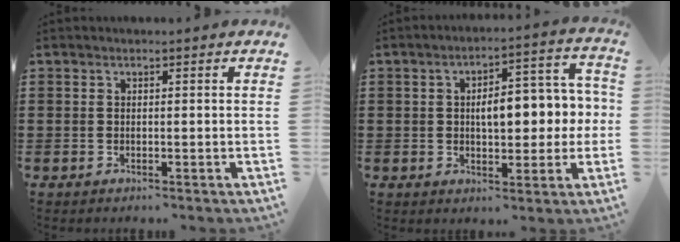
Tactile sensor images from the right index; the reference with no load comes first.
{"total": 7.5, "force": [0.0, 3.8, 6.4], "torque": [-0.093, -0.001, -0.012]}